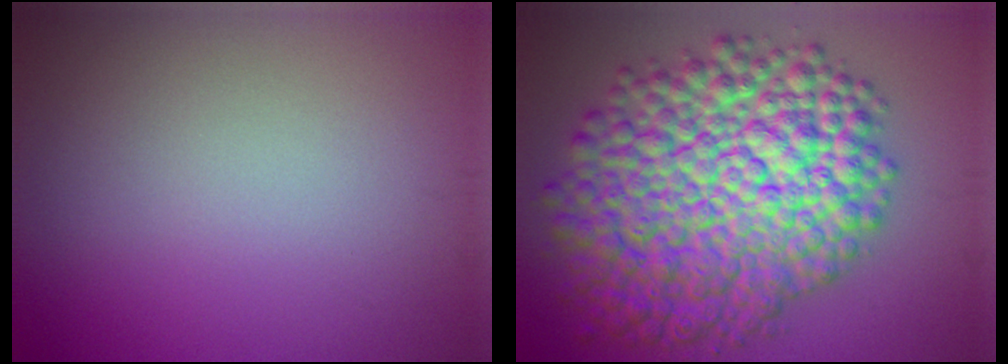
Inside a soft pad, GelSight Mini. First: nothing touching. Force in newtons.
{"total": 14.3, "press": 14.3, "slide": 0.4}